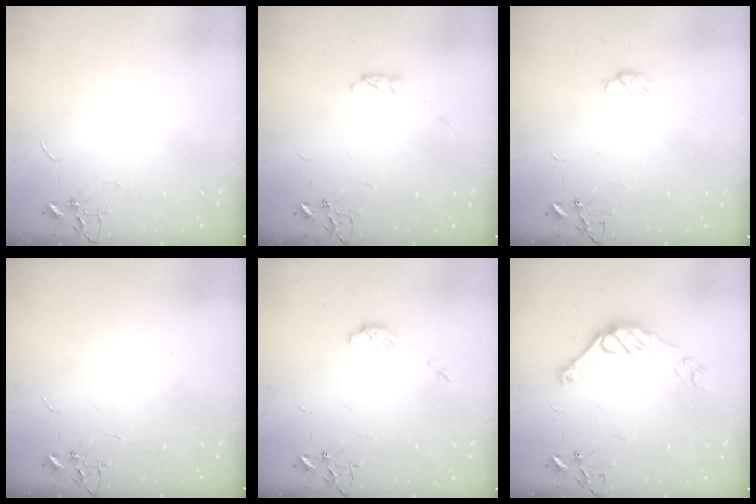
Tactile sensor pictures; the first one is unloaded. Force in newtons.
{"total": 3.6, "press": 3.6, "slide": 0.6}
{"total": 4.6, "press": 4.5, "slide": 0.4}
{"total": 0.0}
{"total": 4.7, "press": 4.7, "slide": 0.3}
{"total": 12.8, "press": 12.8, "slide": 0.8}